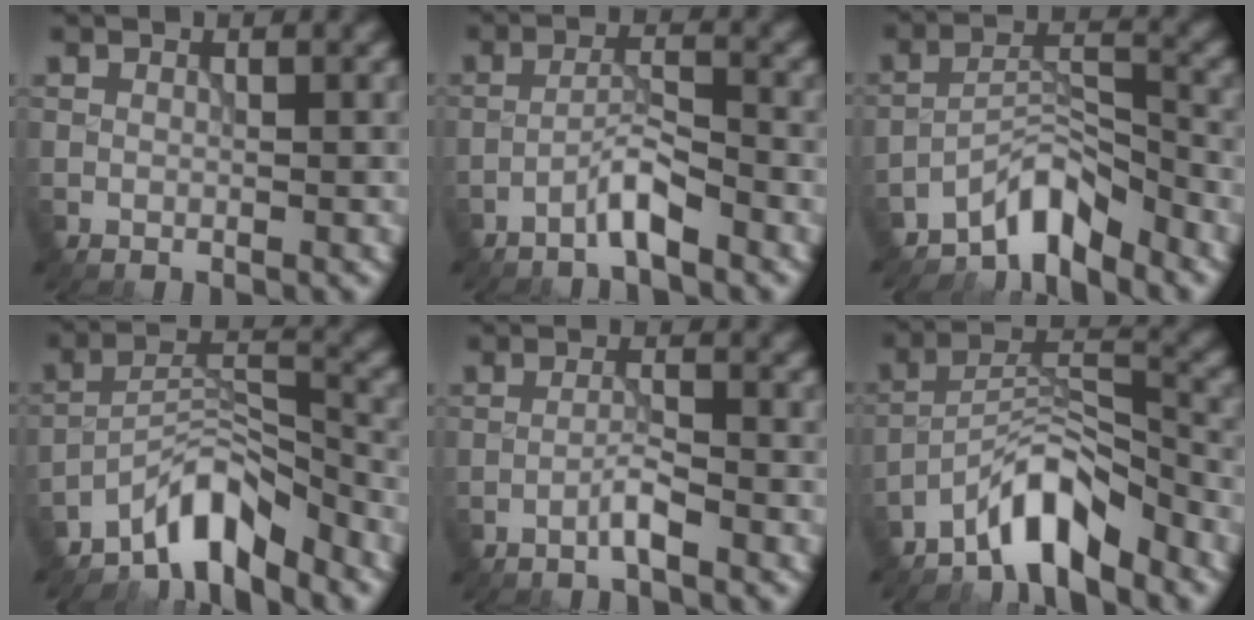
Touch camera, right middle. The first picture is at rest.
{"total": 2.7, "force": [-2.0, 0.2, 1.8], "torque": [-0.033, 0.013, -0.043]}
{"total": 4.9, "force": [-4.1, 1.3, 2.2], "torque": [-0.027, 0.012, -0.085]}
{"total": 5.8, "force": [-4.9, 1.5, 2.8], "torque": [-0.037, 0.010, -0.095]}
{"total": 1.8, "force": [-1.2, 0.0, 1.3], "torque": [-0.024, 0.008, -0.027]}
{"total": 6.0, "force": [-4.8, 1.5, 3.3], "torque": [-0.052, 0.011, -0.095]}